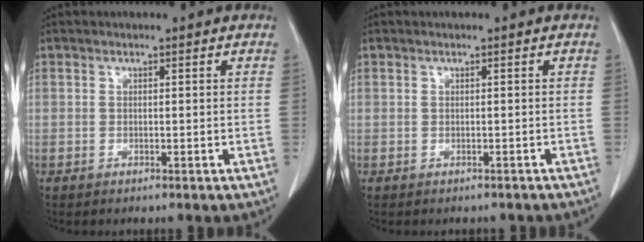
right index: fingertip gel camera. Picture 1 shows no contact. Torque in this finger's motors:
{"motor_torque": [-0.60, -0.24, -0.12, -0.06]}